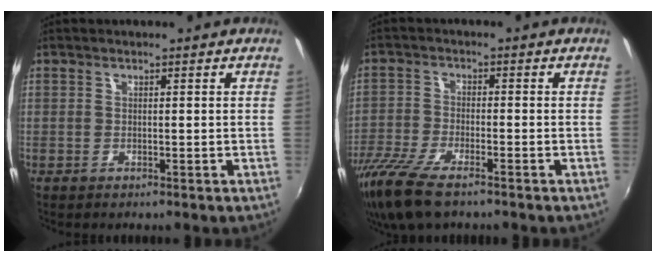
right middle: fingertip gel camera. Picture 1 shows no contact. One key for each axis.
{"total": 11.2, "fx": -8.2, "fy": 3.1, "fz": 7.0, "tx": -0.167, "ty": -0.042, "tz": -0.160}